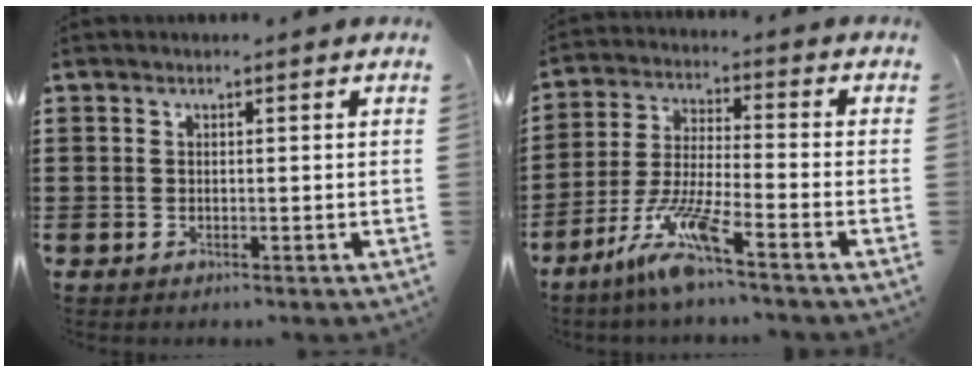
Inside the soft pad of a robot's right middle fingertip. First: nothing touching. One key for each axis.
{"total": 8.8, "fx": -6.4, "fy": 0.6, "fz": 6.0, "tx": -0.135, "ty": -0.014, "tz": -0.127}